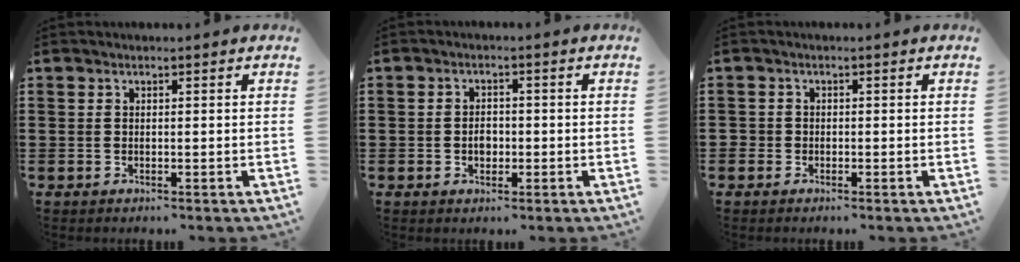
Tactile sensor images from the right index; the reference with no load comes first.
{"total": 2.3, "force": [-0.5, 1.6, 1.6], "torque": [-0.024, 0.001, -0.013]}
{"total": 1.2, "force": [-0.5, 1.1, 0.2], "torque": [-0.006, 0.003, -0.013]}